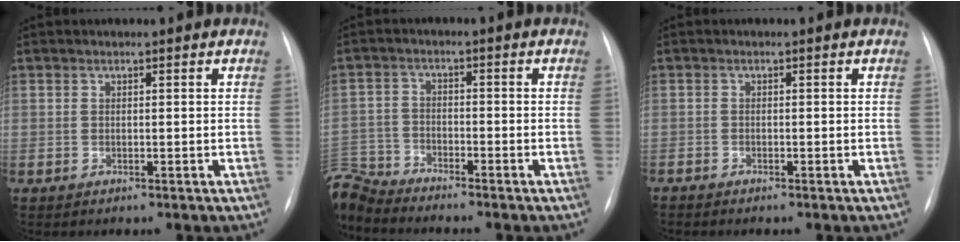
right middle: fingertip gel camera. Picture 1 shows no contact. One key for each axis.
{"total": 8.3, "fx": -8.2, "fy": 0.8, "fz": 0.8, "tx": -0.028, "ty": 0.004, "tz": -0.162}
{"total": 1.2, "fx": -1.0, "fy": 0.1, "fz": 0.5, "tx": -0.005, "ty": -0.002, "tz": -0.012}